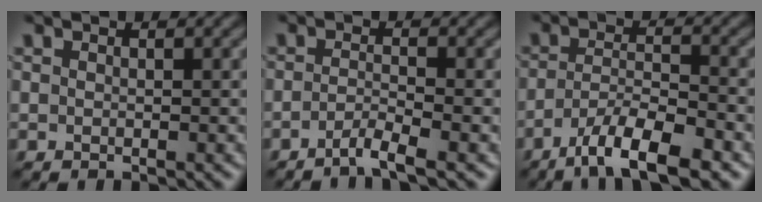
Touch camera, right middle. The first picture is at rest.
{"total": 2.3, "force": [-1.4, 0.2, 1.7], "torque": [-0.026, 0.001, -0.039]}
{"total": 7.4, "force": [-5.1, 1.8, 5.0], "torque": [-0.084, -0.001, -0.089]}